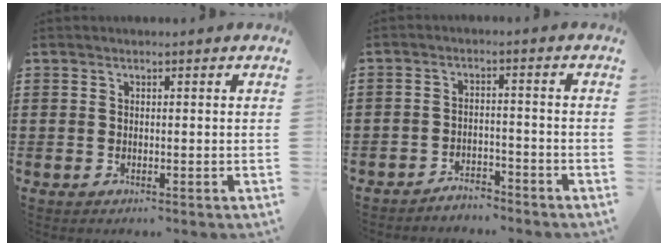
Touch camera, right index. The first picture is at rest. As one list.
[{"total": 3.1, "force": [-3.1, 0.4, -0.1], "torque": [-0.006, 0.004, -0.065]}]